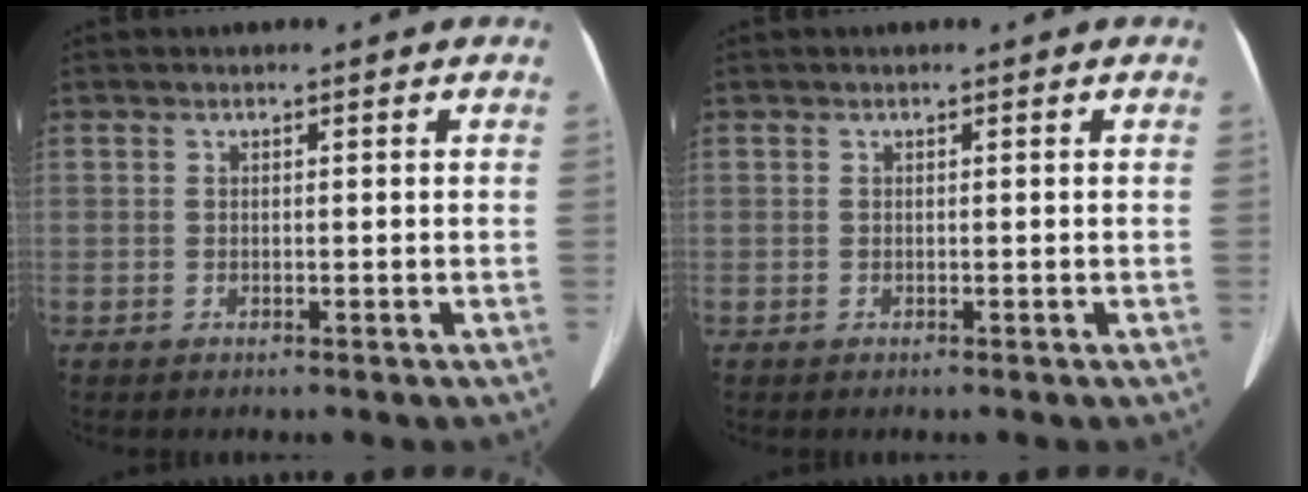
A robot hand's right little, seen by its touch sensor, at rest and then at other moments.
{"total": 0.0}